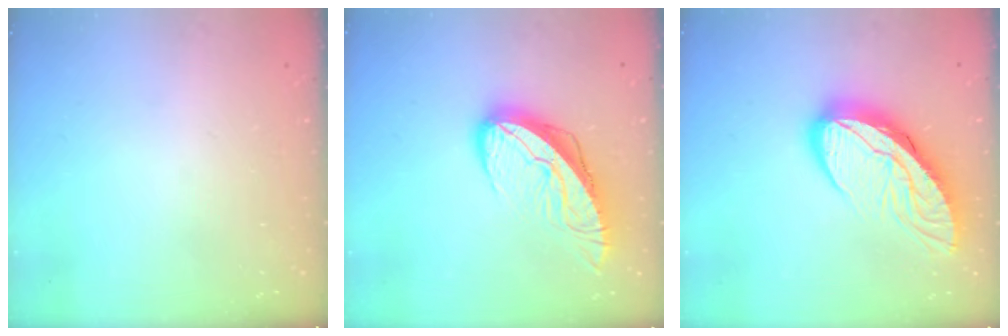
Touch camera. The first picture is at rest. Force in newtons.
{"total": 11.1, "press": 11.0, "slide": 1.3}
{"total": 14.6, "press": 14.5, "slide": 1.5}